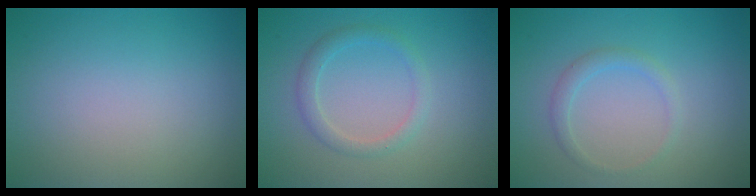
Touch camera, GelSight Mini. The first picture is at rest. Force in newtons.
{"total": 1.9, "press": 1.9, "slide": 0.1}
{"total": 1.4, "press": 1.4, "slide": 0.1}